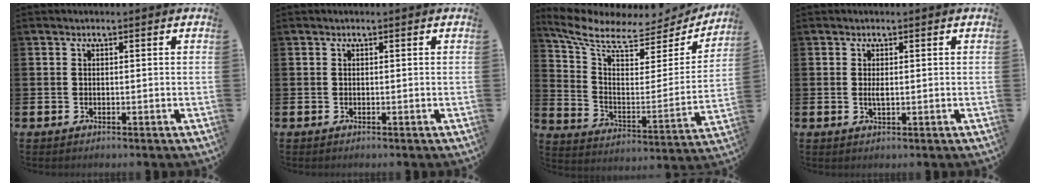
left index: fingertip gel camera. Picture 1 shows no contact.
{"total": 0.0}
{"total": 8.2, "force": [6.6, 3.2, 3.6], "torque": [-0.109, -0.044, 0.111]}
{"total": 1.1, "force": [0.2, 0.4, 1.1], "torque": [-0.013, -0.001, 0.001]}